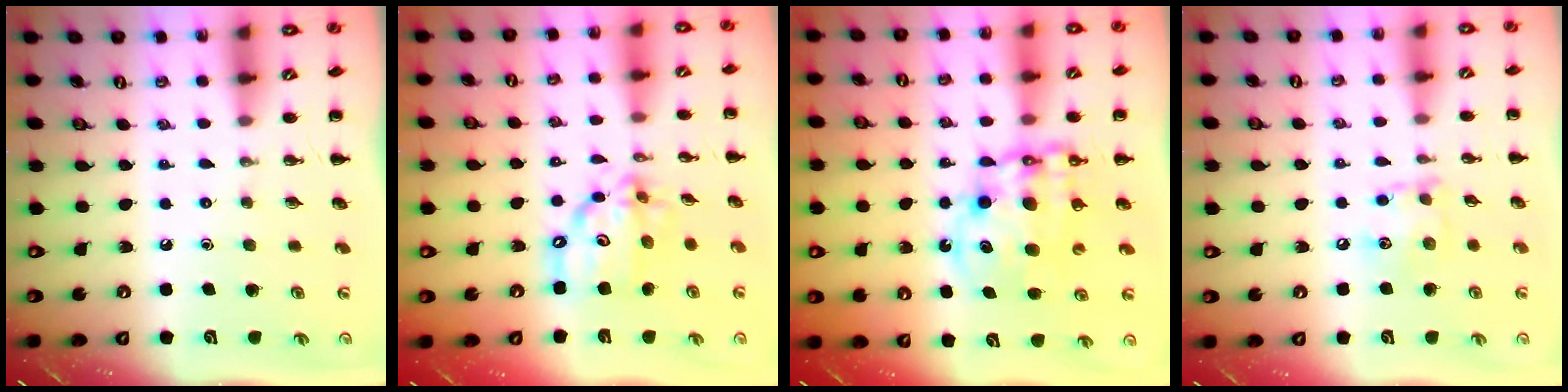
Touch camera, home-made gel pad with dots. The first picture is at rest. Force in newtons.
{"total": 13.4, "press": 12.8, "slide": 3.9}
{"total": 13.1, "press": 12.8, "slide": 2.9}
{"total": 8.9, "press": 8.9, "slide": 0.4}